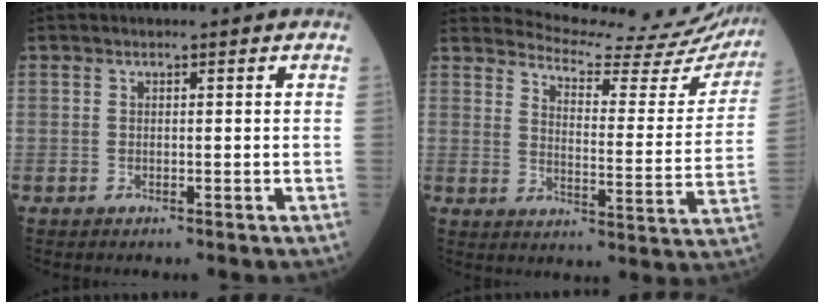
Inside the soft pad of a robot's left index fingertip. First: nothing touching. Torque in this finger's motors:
{"motor_torque": [0.57, -1.57, -0.49, 0.01]}